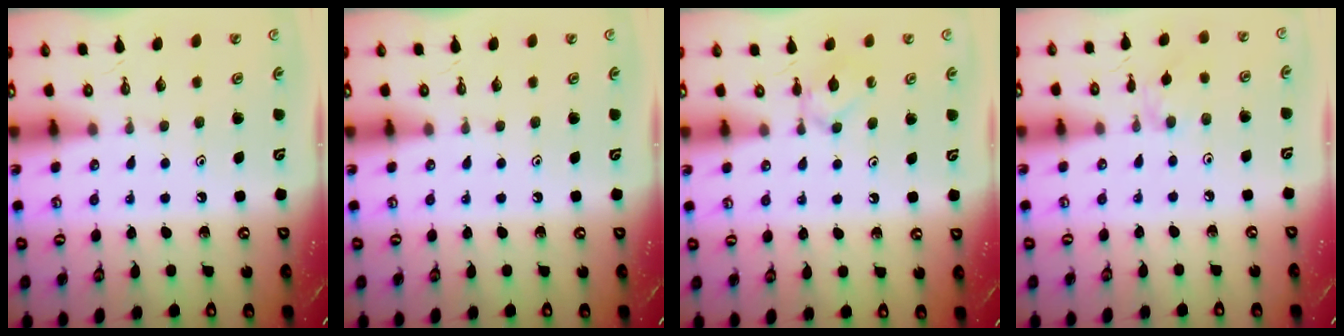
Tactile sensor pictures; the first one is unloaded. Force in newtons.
{"total": 0.0}
{"total": 4.2, "press": 4.2, "slide": 0.5}
{"total": 1.7, "press": 1.6, "slide": 0.4}